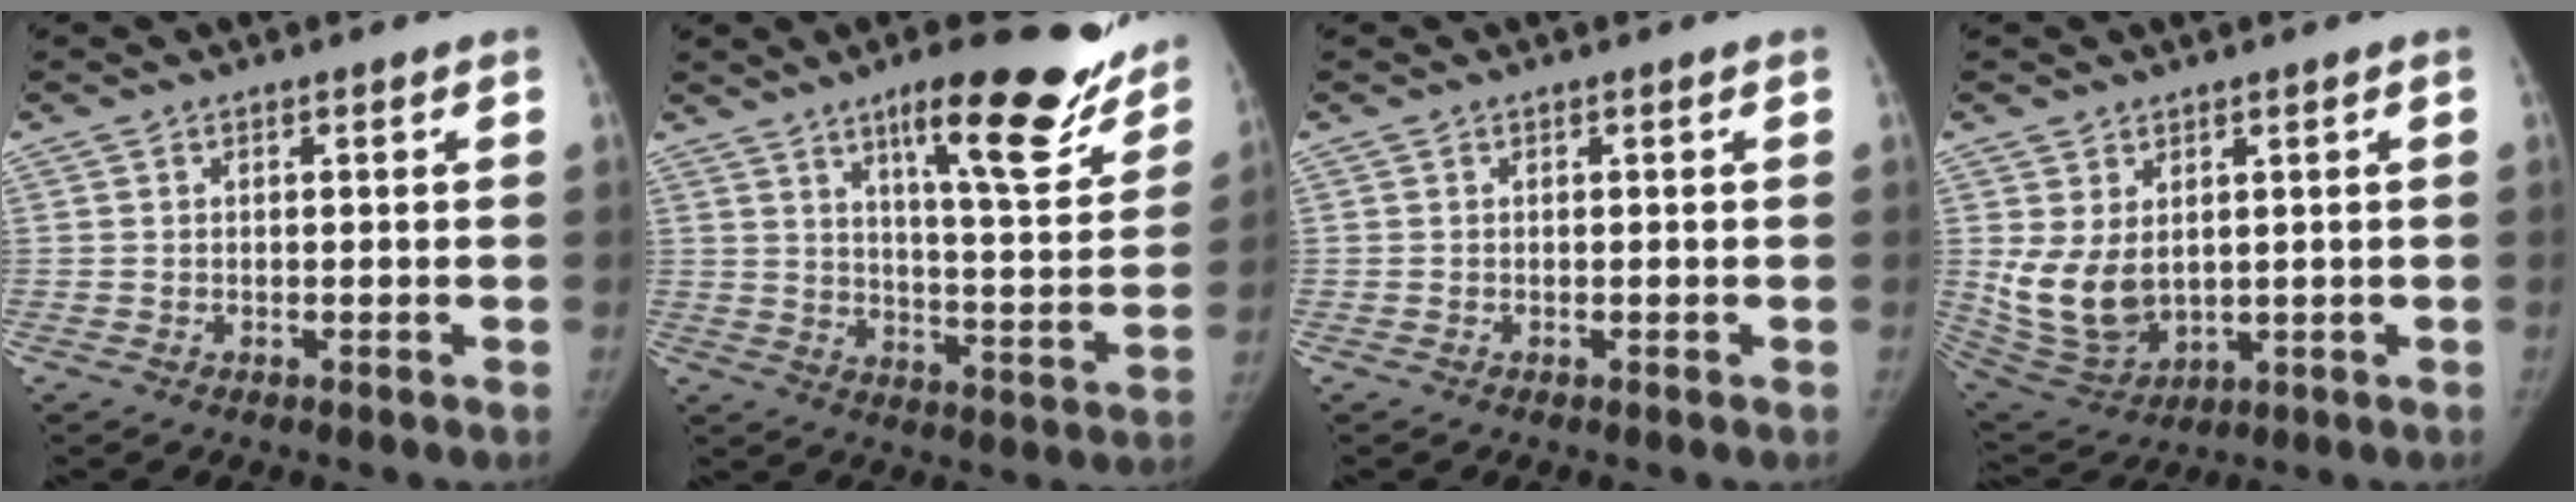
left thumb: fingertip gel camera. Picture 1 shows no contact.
{"total": 20.4, "force": [13.8, 4.7, 14.3], "torque": [-0.157, -0.075, 0.202]}
{"total": 0.0}
{"total": 10.3, "force": [1.4, 7.0, 7.3], "torque": [-0.134, -0.018, 0.053]}